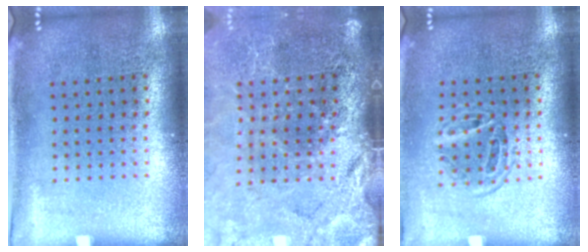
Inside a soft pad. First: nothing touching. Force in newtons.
{"total": 4.0, "press": 3.3, "slide": 2.2}
{"total": 1.3, "press": 1.1, "slide": 0.7}